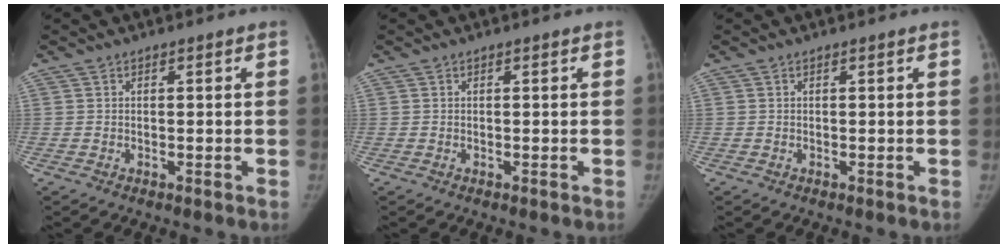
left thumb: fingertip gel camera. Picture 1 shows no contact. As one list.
[{"total": 0.0}, {"total": 0.0}]